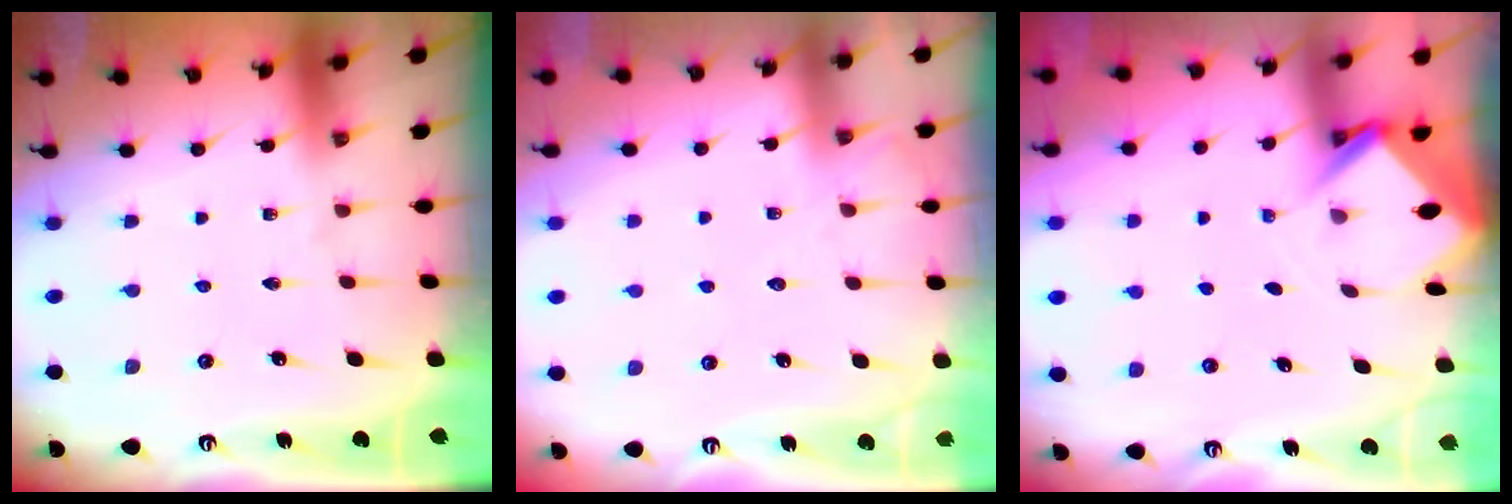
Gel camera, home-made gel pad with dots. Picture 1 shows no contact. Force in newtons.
{"total": 5.1, "press": 5.1, "slide": 0.7}
{"total": 3.2, "press": 3.2, "slide": 0.2}